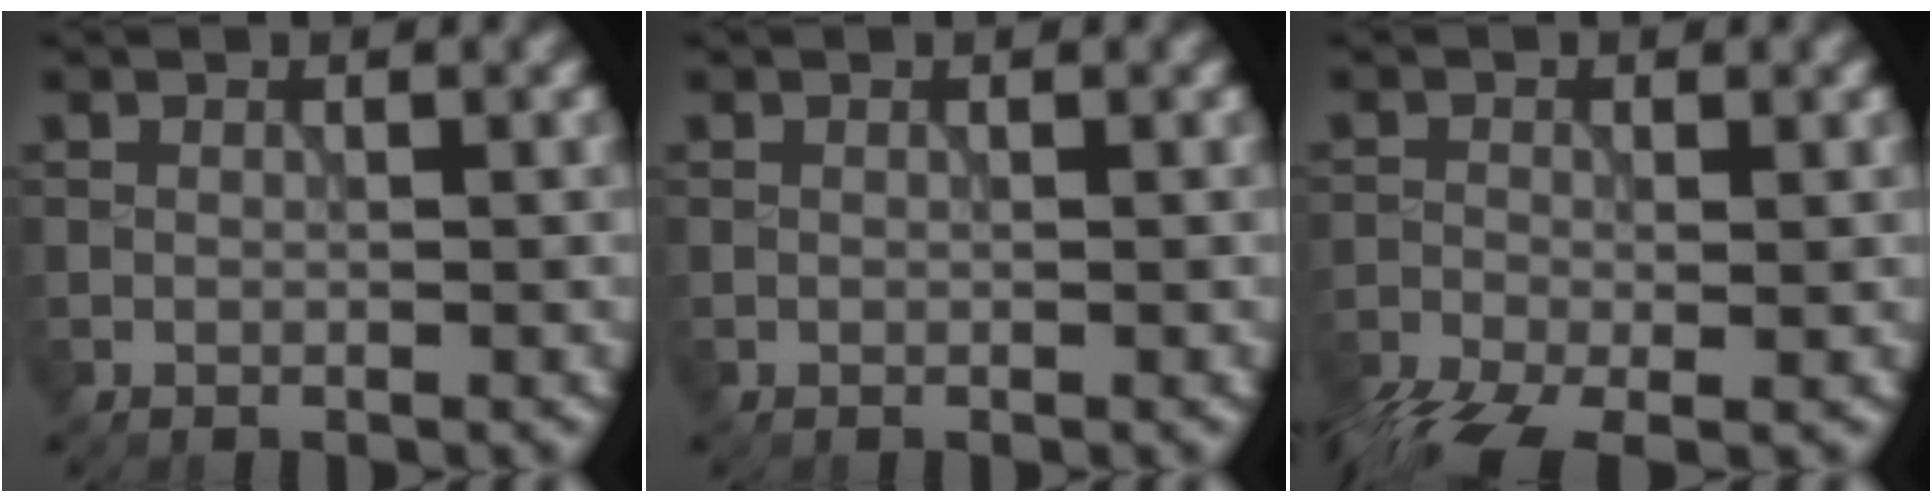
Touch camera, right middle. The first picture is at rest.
{"total": 0.0}
{"total": 6.1, "force": [-4.2, 2.2, 4.0], "torque": [-0.083, -0.027, -0.083]}